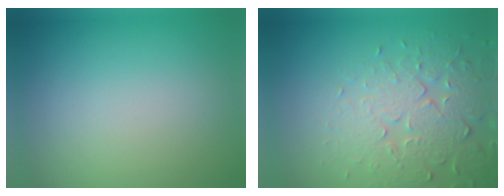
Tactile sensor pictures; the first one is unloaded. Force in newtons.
{"total": 4.5, "press": 4.5, "slide": 0.4}